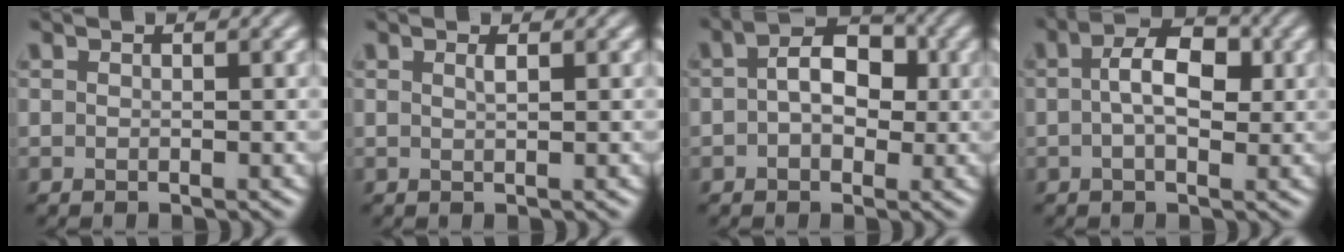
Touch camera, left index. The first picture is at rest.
{"total": 0.9, "force": [0.4, 0.2, 0.7], "torque": [-0.008, 0.002, 0.005]}
{"total": 4.9, "force": [0.5, 3.0, 3.8], "torque": [-0.055, 0.008, -0.003]}
{"total": 4.8, "force": [0.4, 2.5, 4.0], "torque": [-0.069, 0.007, 0.000]}